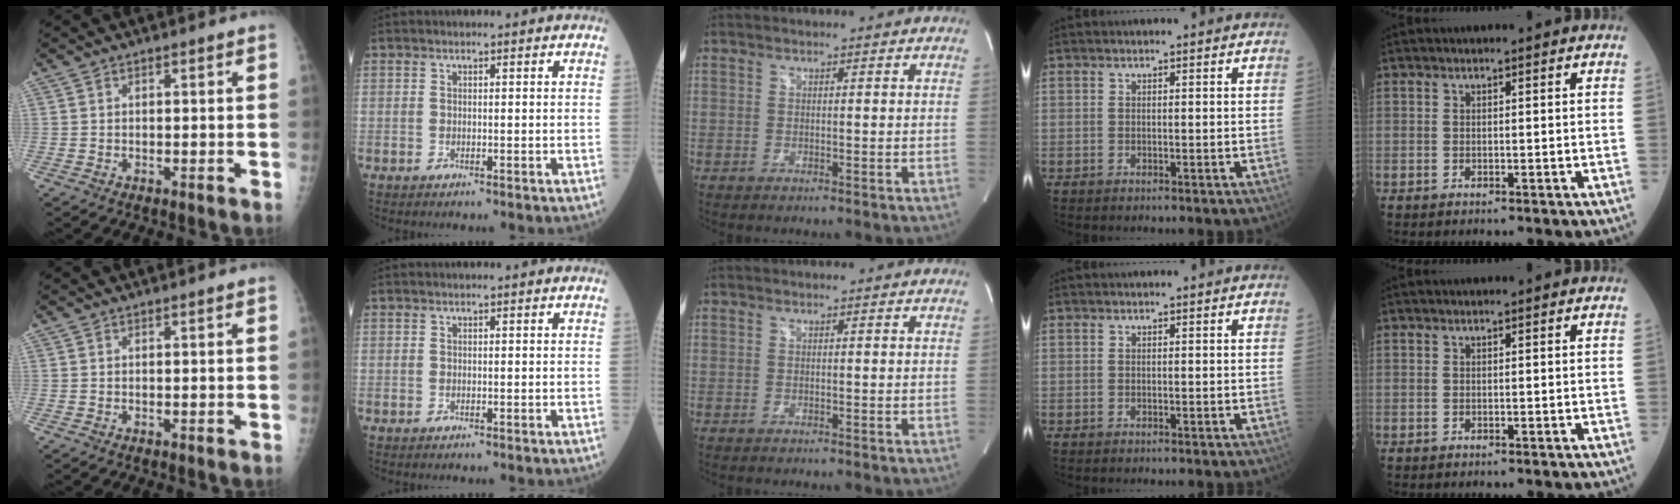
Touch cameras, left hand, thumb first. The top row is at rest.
{}